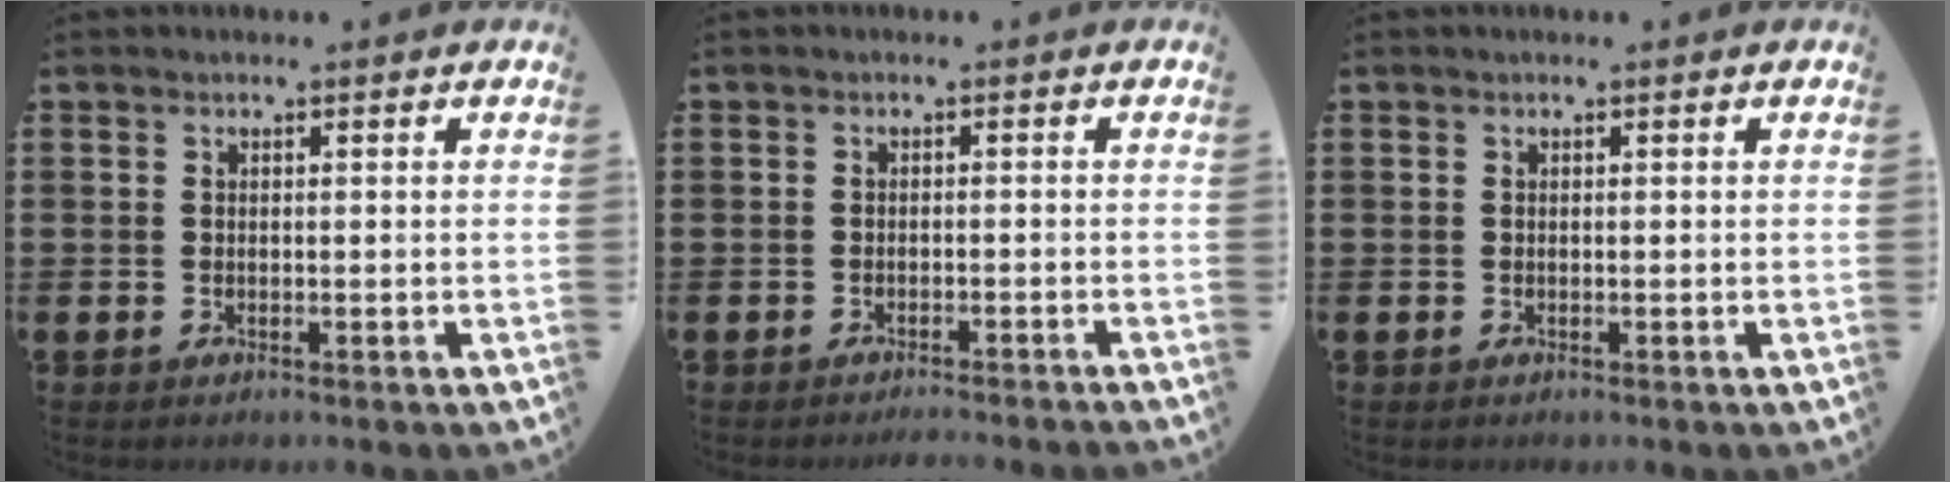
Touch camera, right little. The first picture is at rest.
{"total": 1.2, "force": [-1.1, -0.2, 0.2], "torque": [-0.002, 0.001, -0.023]}
{"total": 0.0}